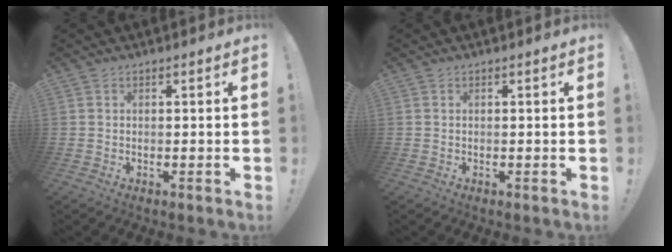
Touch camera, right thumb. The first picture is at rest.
{"total": 0.0}